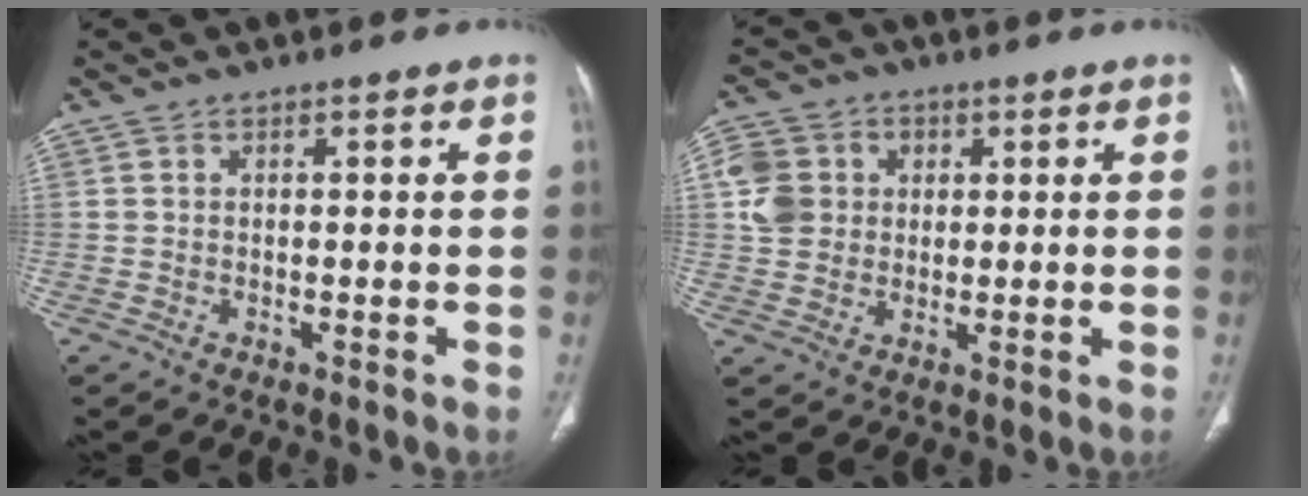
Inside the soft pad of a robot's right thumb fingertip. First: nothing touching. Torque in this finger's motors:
{"motor_torque": [1.08, 1.00, 0.68, 0.47, 0.03]}